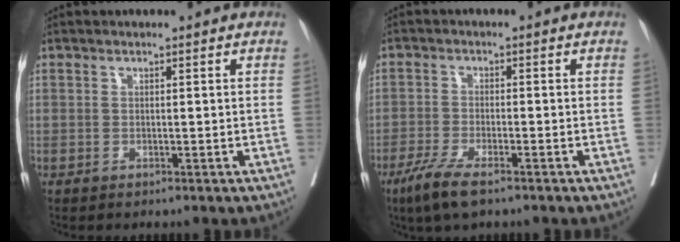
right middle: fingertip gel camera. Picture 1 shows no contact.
{"total": 6.9, "force": [-4.7, 1.2, 4.8], "torque": [-0.100, -0.016, -0.082]}